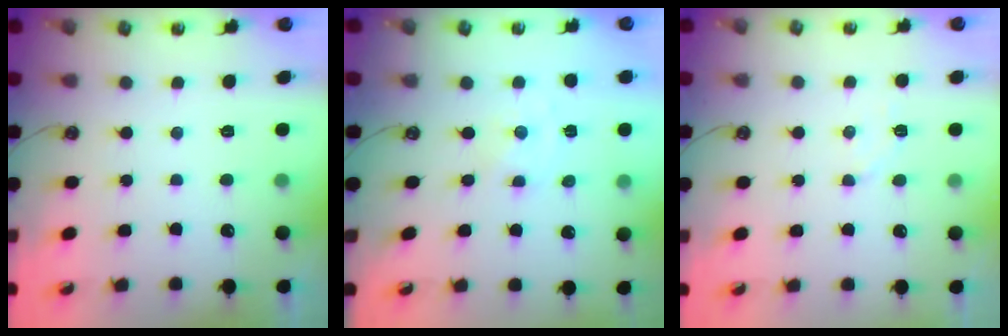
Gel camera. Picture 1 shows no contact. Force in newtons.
{"total": 0.0}
{"total": 2.9, "press": 2.9, "slide": 0.4}